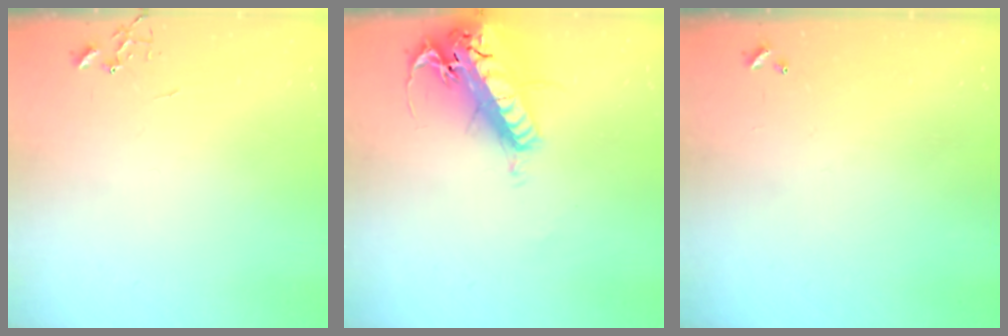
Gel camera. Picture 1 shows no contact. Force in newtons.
{"total": 26.2, "press": 25.6, "slide": 5.5}
{"total": 0.0}